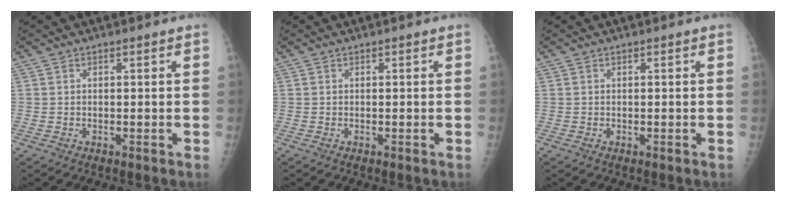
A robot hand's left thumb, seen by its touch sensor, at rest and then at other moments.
{"total": 0.0}
{"total": 0.0}